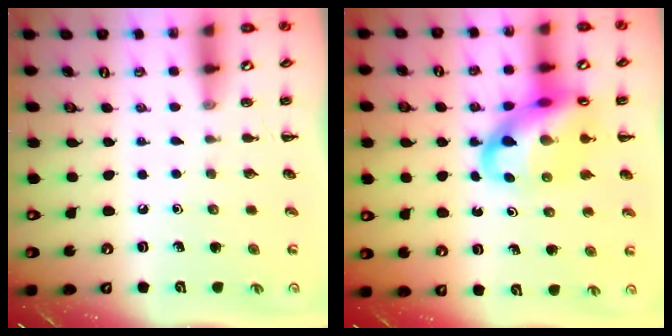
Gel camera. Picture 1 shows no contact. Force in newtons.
{"total": 18.6, "press": 18.1, "slide": 4.0}